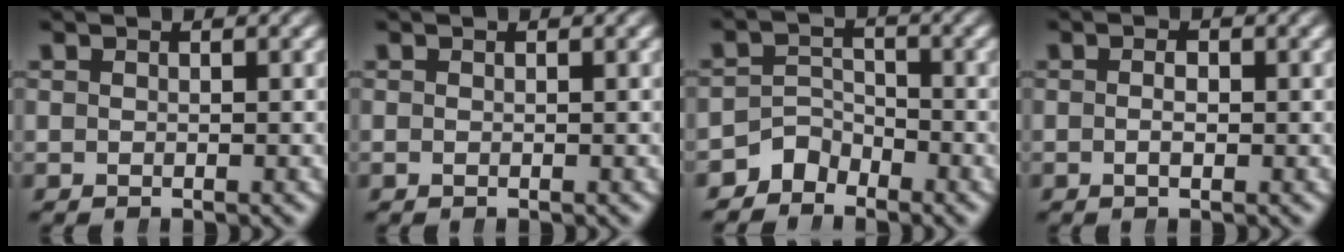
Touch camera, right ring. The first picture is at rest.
{"total": 0.7, "force": [0.2, -0.5, -0.4], "torque": [0.010, 0.005, 0.001]}
{"total": 3.7, "force": [-2.8, 2.3, 0.6], "torque": [-0.002, -0.007, -0.051]}
{"total": 0.6, "force": [-0.2, 0.1, 0.6], "torque": [0.003, 0.006, -0.008]}